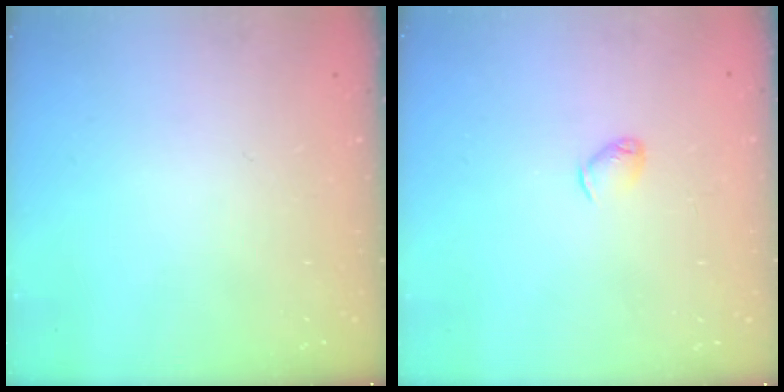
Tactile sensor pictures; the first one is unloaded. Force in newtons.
{"total": 3.1, "press": 3.1, "slide": 0.5}